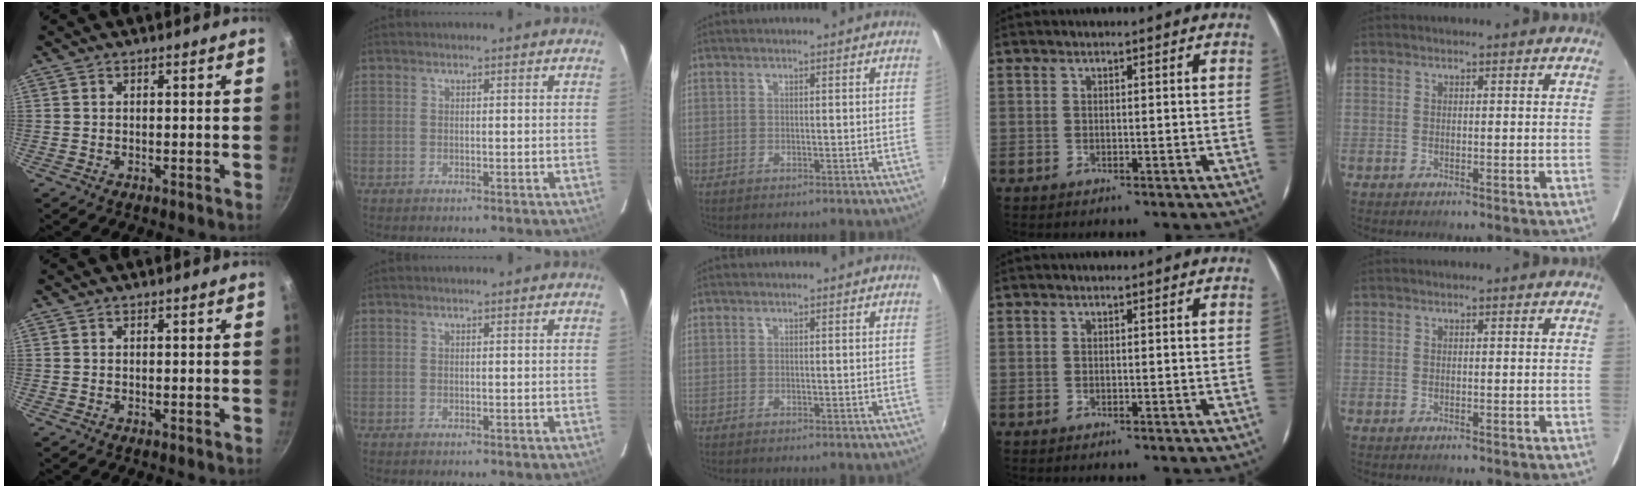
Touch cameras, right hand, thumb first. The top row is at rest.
{}